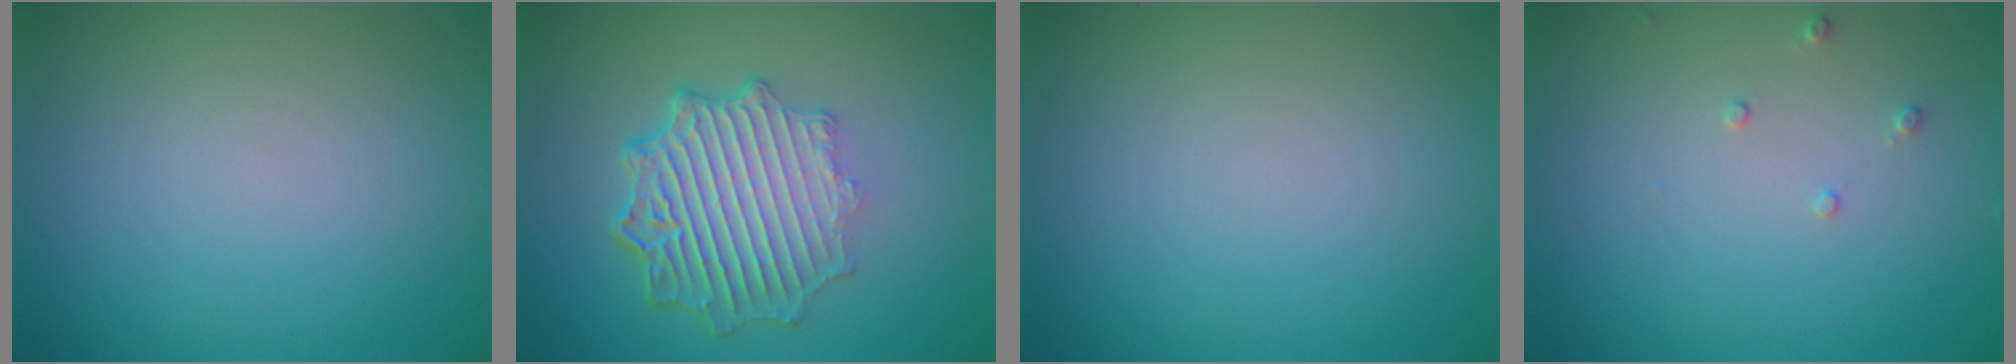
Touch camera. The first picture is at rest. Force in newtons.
{"total": 7.2, "press": 5.2, "slide": 4.9}
{"total": 0.0}
{"total": 0.8, "press": 0.8, "slide": 0.2}